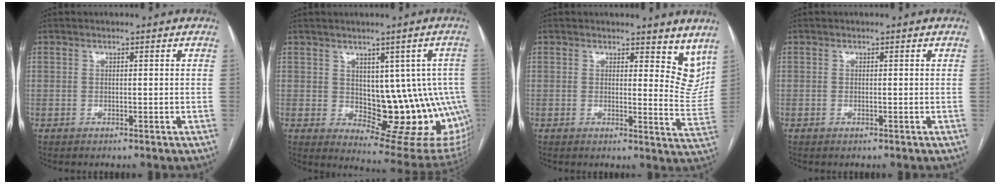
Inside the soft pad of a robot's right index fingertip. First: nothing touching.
{"total": 14.7, "force": [-0.5, 7.2, 12.8], "torque": [-0.116, 0.010, 0.014]}
{"total": 8.3, "force": [6.8, 3.1, 3.5], "torque": [-0.021, -0.034, 0.061]}
{"total": 0.0}